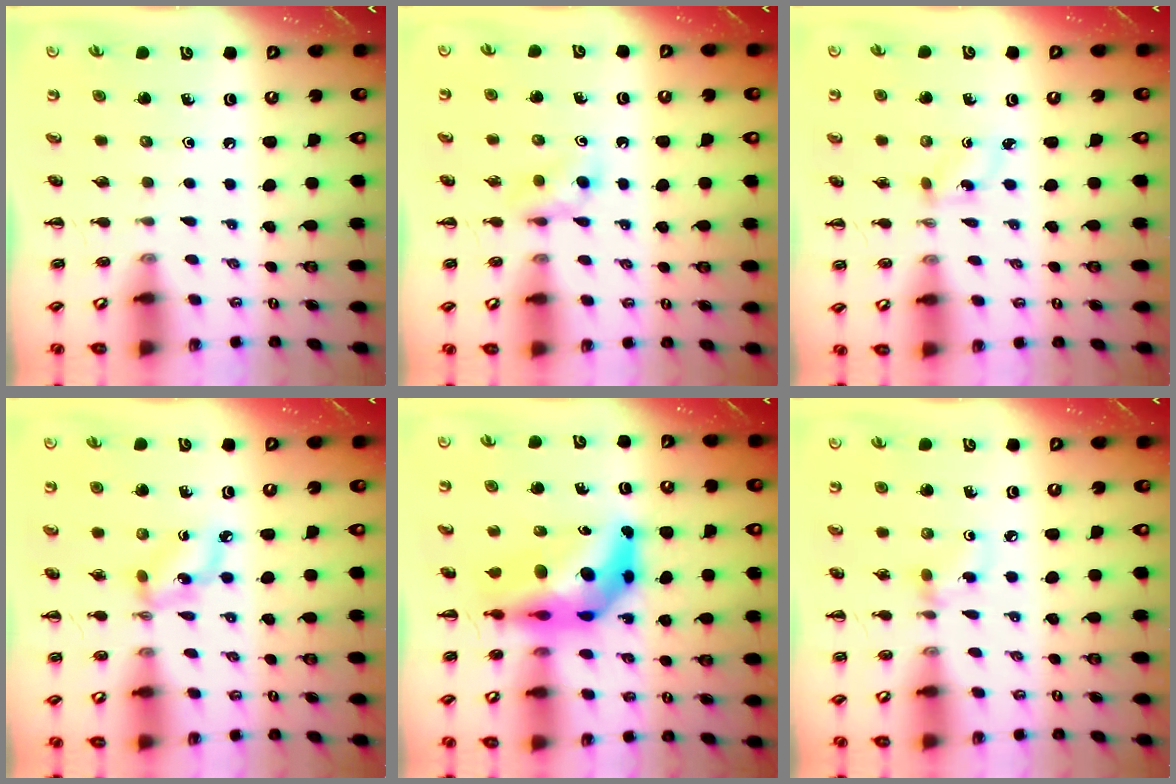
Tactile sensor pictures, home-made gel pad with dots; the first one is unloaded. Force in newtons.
{"total": 3.3, "press": 3.1, "slide": 1.1}
{"total": 2.0, "press": 1.8, "slide": 0.8}
{"total": 5.0, "press": 4.9, "slide": 1.2}
{"total": 13.4, "press": 12.7, "slide": 4.2}
{"total": 2.8, "press": 2.6, "slide": 1.1}